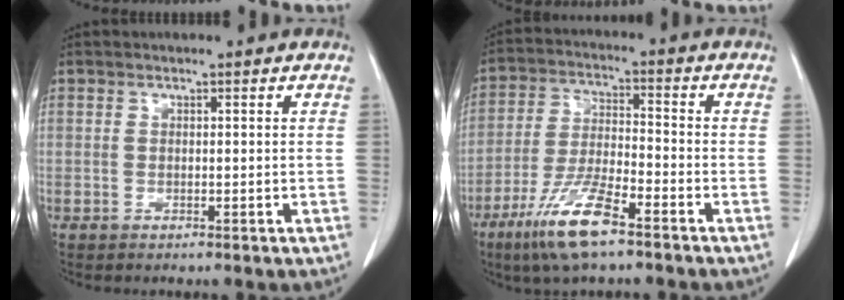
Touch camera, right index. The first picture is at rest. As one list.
[{"total": 10.7, "force": [-6.9, 1.6, 8.1], "torque": [-0.167, -0.024, -0.131]}]